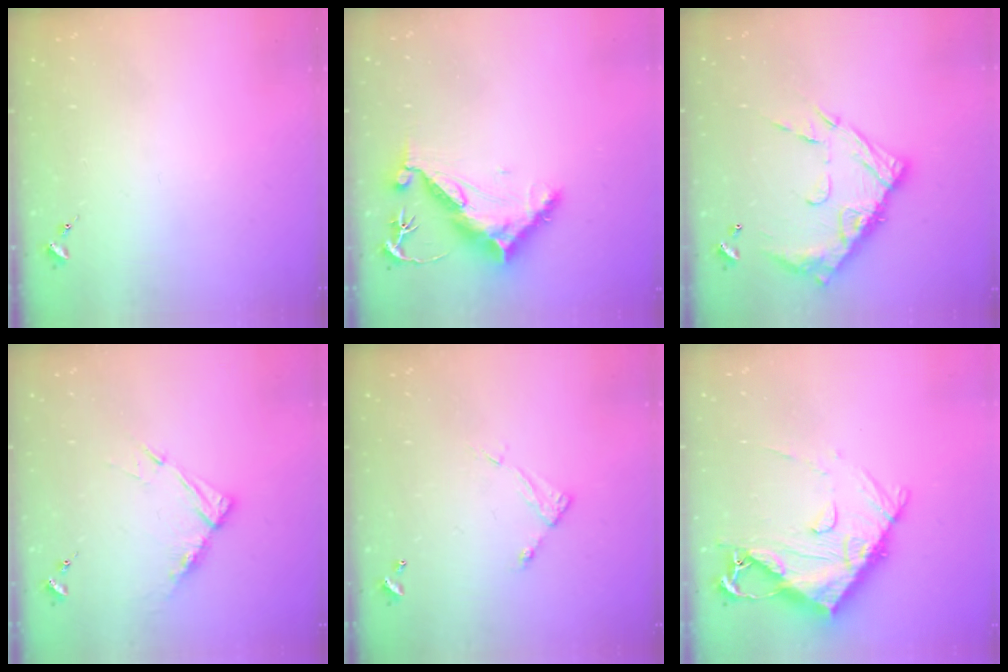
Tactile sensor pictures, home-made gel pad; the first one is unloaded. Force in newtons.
{"total": 11.7, "press": 11.7, "slide": 0.9}
{"total": 17.2, "press": 17.1, "slide": 1.4}
{"total": 9.4, "press": 9.4, "slide": 0.6}
{"total": 5.3, "press": 5.3, "slide": 0.4}
{"total": 14.6, "press": 14.6, "slide": 1.5}